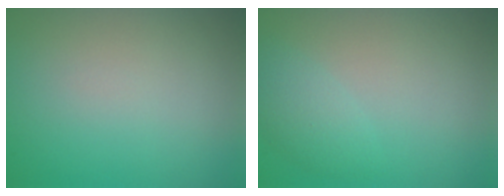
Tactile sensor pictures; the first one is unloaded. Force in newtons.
{"total": 2.3, "press": 2.3, "slide": 0.2}